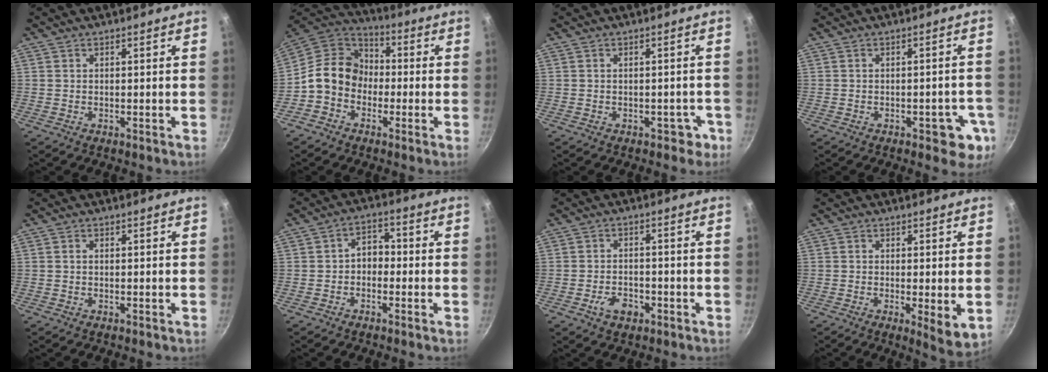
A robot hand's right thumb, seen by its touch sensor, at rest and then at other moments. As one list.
[{"total": 12.5, "force": [-2.0, 10.5, 6.4], "torque": [-0.073, 0.042, -0.061]}, {"total": 2.8, "force": [-1.3, 2.1, 1.4], "torque": [0.006, 0.026, 0.000]}, {"total": 7.1, "force": [-2.5, 3.6, 5.5], "torque": [-0.031, 0.013, -0.027]}, {"total": 0.7, "force": [0.1, 0.4, 0.5], "torque": [-0.008, 0.003, 0.001]}, {"total": 4.4, "force": [-0.8, 3.3, 2.8], "torque": [-0.014, 0.020, -0.024]}, {"total": 4.7, "force": [-2.2, 3.1, 2.8], "torque": [-0.037, 0.016, -0.035]}, {"total": 5.5, "force": [-0.5, 1.4, 5.3], "torque": [-0.076, -0.019, -0.006]}]